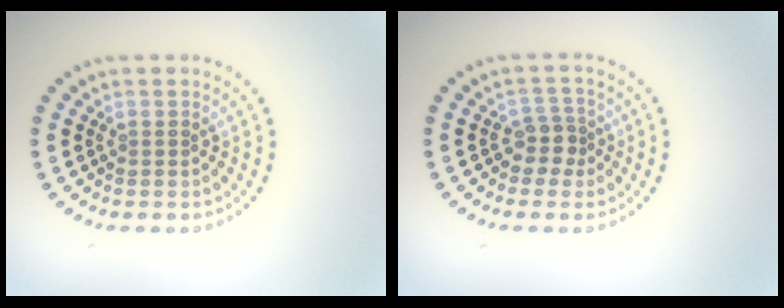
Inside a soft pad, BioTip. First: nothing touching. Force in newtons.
{"total": 2.2, "press": 1.7, "slide": 1.4}